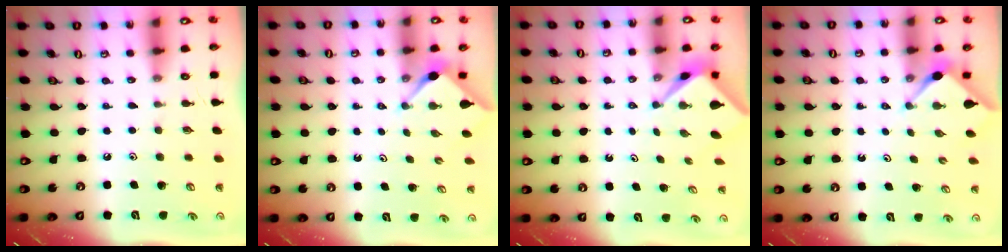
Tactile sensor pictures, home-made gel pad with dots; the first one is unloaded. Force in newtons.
{"total": 2.9, "press": 2.8, "slide": 0.3}
{"total": 2.3, "press": 2.3, "slide": 0.3}
{"total": 2.8, "press": 2.8, "slide": 0.4}